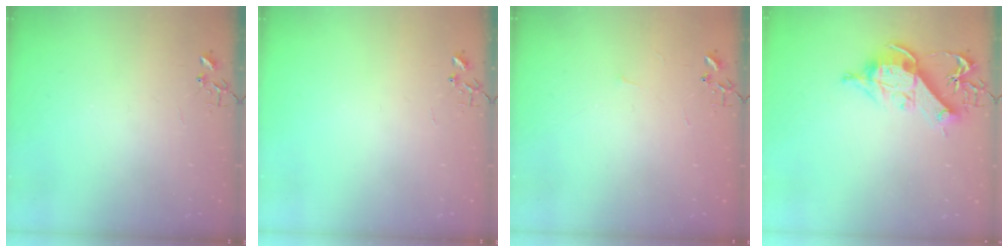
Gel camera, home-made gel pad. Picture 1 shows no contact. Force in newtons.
{"total": 0.0}
{"total": 2.7, "press": 2.6, "slide": 0.4}
{"total": 12.7, "press": 12.5, "slide": 2.0}